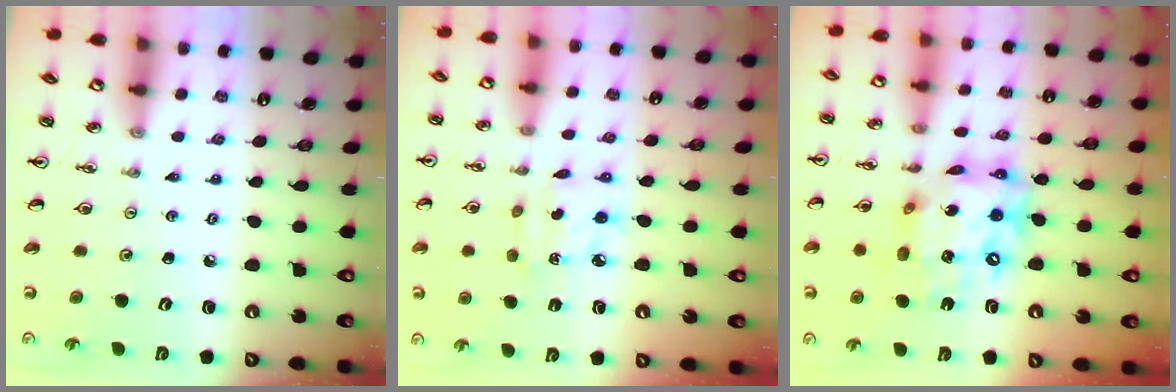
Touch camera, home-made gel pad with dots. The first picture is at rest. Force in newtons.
{"total": 4.3, "press": 4.3, "slide": 0.1}
{"total": 17.2, "press": 17.1, "slide": 1.4}